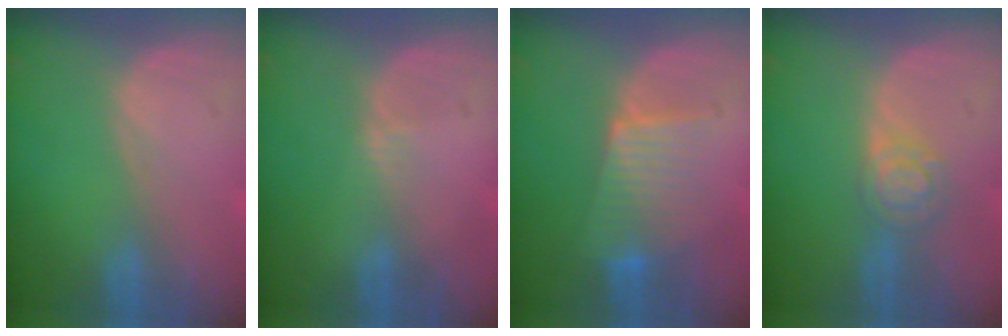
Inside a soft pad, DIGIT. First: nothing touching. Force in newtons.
{"total": 0.8, "press": 0.8, "slide": 0.4}
{"total": 6.7, "press": 6.2, "slide": 2.4}
{"total": 4.9, "press": 4.3, "slide": 2.3}